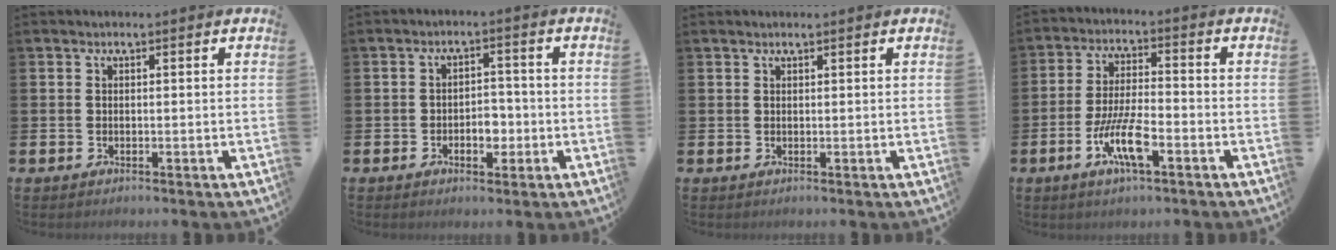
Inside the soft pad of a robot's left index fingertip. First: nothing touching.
{"total": 3.1, "force": [-1.0, 2.1, 2.1], "torque": [-0.029, 0.002, -0.025]}
{"total": 0.6, "force": [0.6, 0.1, 0.2], "torque": [0.000, 0.001, 0.010]}
{"total": 7.4, "force": [-2.9, 2.0, 6.5], "torque": [-0.133, -0.005, -0.054]}